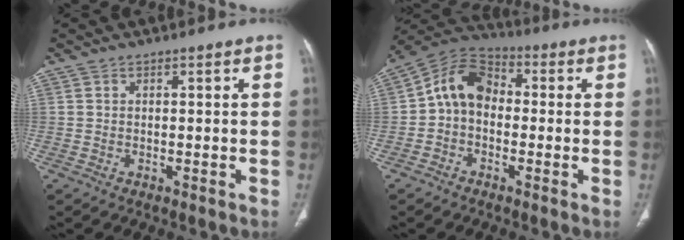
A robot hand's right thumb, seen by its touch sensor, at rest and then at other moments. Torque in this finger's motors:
{"motor_torque": [-0.14, 0.64, 0.44, 0.20, 0.09]}